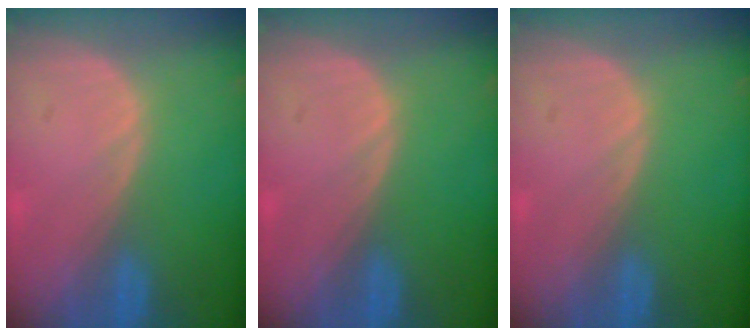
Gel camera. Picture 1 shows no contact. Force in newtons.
{"total": 0.0}
{"total": 0.0}